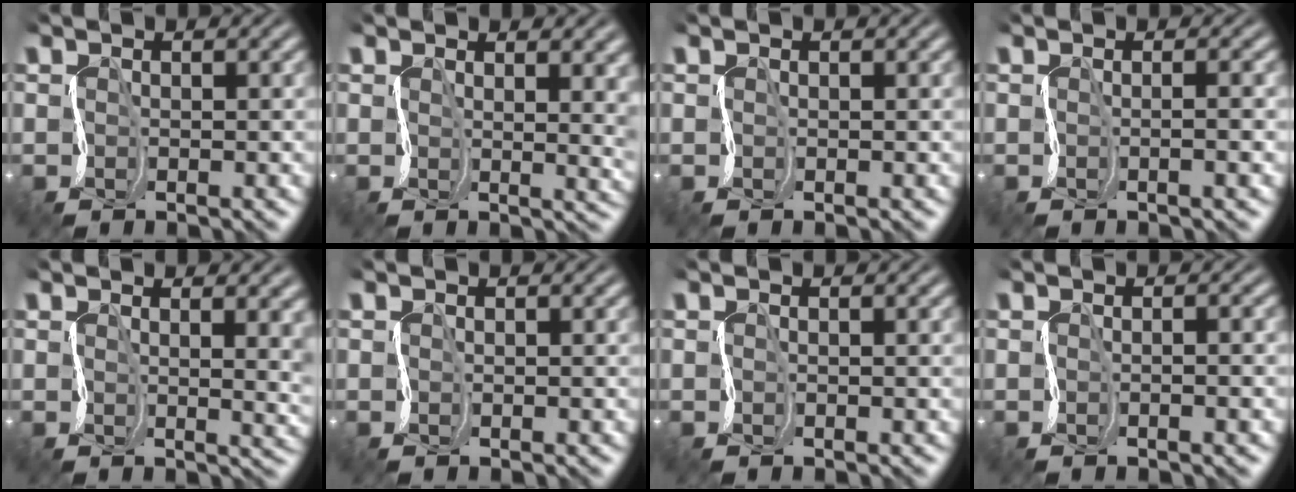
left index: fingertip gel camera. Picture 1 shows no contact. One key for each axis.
{"total": 6.9, "fx": 2.1, "fy": 3.3, "fz": 5.6, "tx": -0.060, "ty": 0.020, "tz": 0.026}
{"total": 0.0}
{"total": 1.6, "fx": 0.1, "fy": 0.6, "fz": 1.5, "tx": -0.006, "ty": 0.004, "tz": -0.003}
{"total": 7.1, "fx": 2.1, "fy": 3.4, "fz": 5.9, "tx": -0.063, "ty": 0.020, "tz": 0.026}
{"total": 0.0}
{"total": 0.5, "fx": 0.2, "fy": 0.2, "fz": 0.4, "tx": -0.006, "ty": -0.001, "tz": 0.000}
{"total": 2.0, "fx": -0.2, "fy": 0.8, "fz": 1.8, "tx": -0.011, "ty": 0.003, "tz": -0.006}